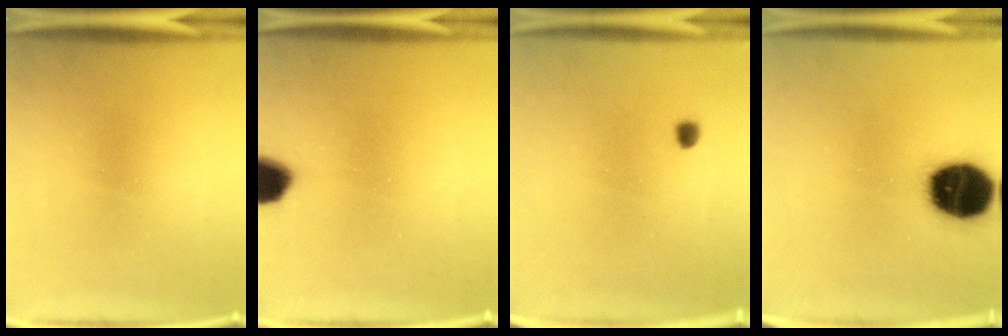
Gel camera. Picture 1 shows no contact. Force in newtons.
{"total": 8.8}
{"total": 1.0}
{"total": 19.5}